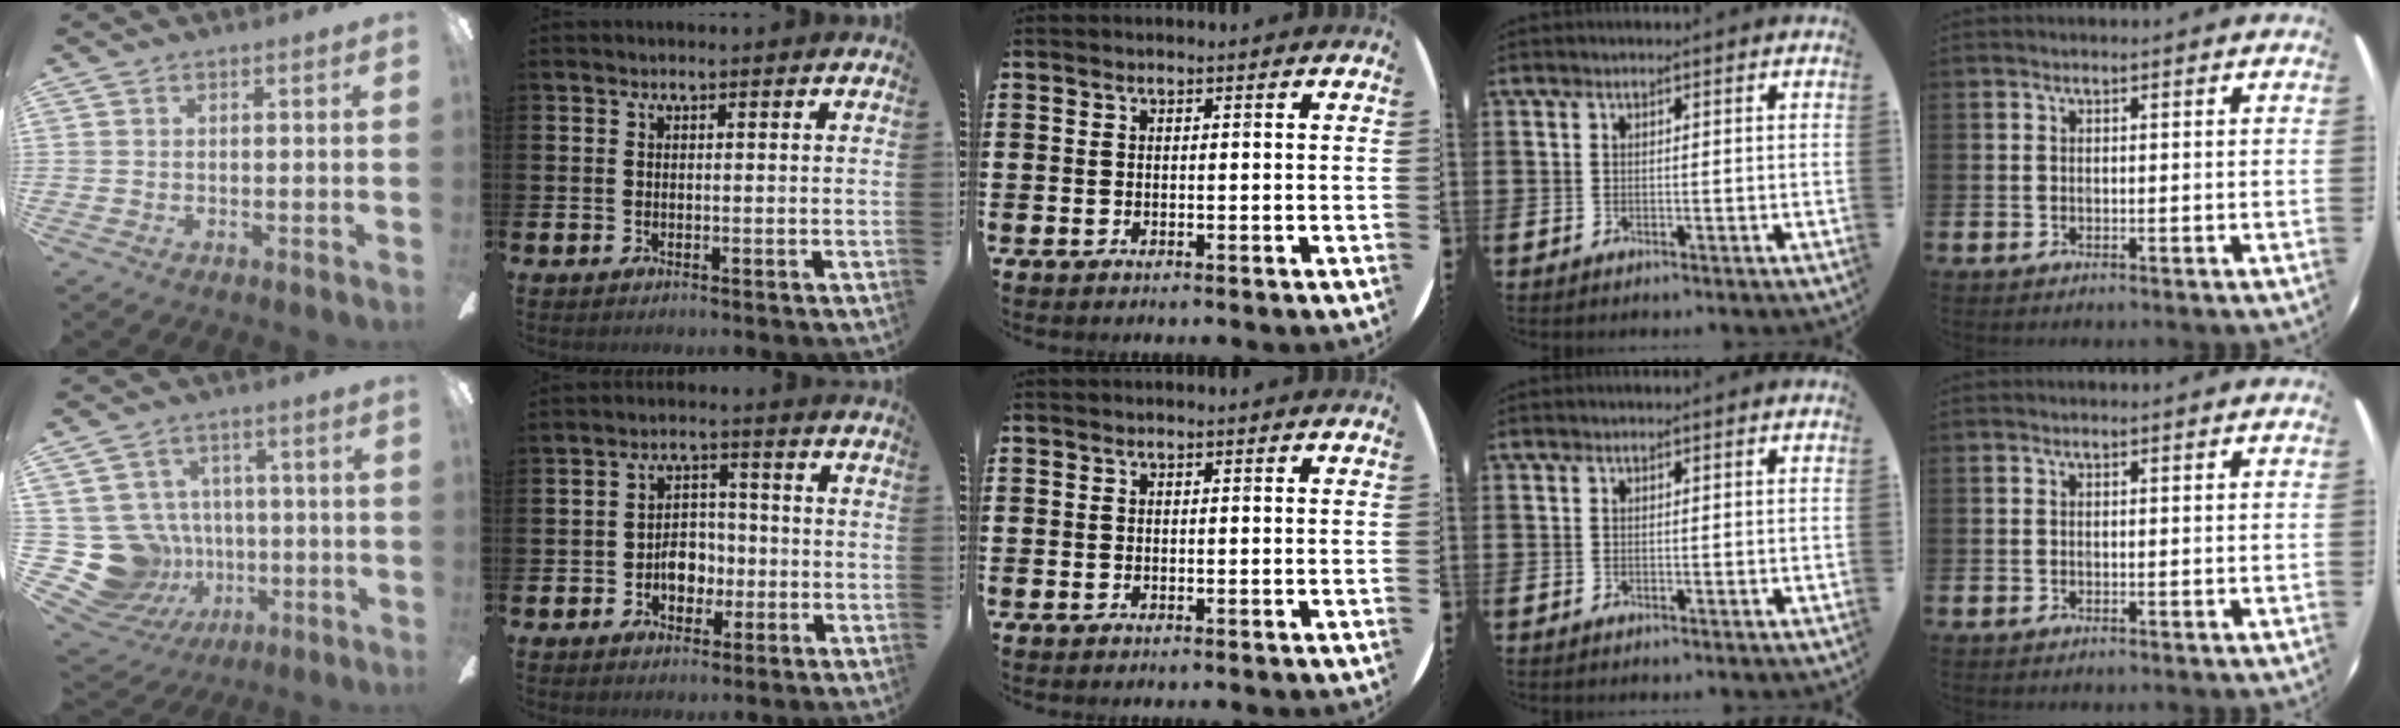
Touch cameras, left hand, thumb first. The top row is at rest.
{"thumb": {"total": 15.7, "force": [-2.5, 14.8, 4.7], "torque": [-0.138, 0.004, -0.018]}, "index": {"total": 4.5, "force": [-1.4, 3.4, 2.4], "torque": [-0.036, 0.004, -0.034]}}